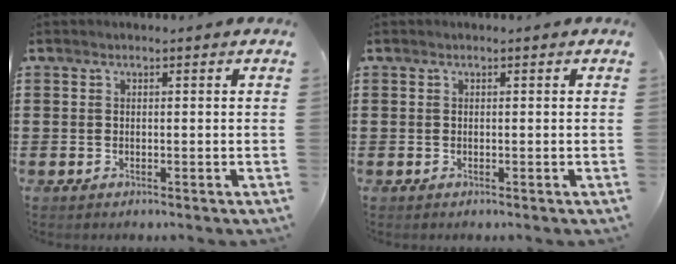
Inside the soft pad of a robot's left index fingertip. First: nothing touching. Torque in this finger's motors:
{"motor_torque": [0.00, 0.00, 0.01, -0.01]}